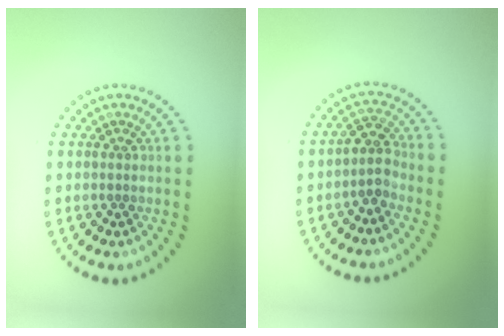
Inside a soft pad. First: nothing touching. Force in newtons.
{"total": 2.4, "press": 1.9, "slide": 1.5}